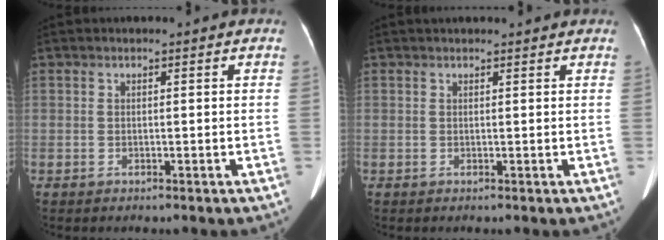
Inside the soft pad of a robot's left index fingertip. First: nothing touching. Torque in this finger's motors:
{"motor_torque": [0.15, -0.22, 0.00, 0.02]}